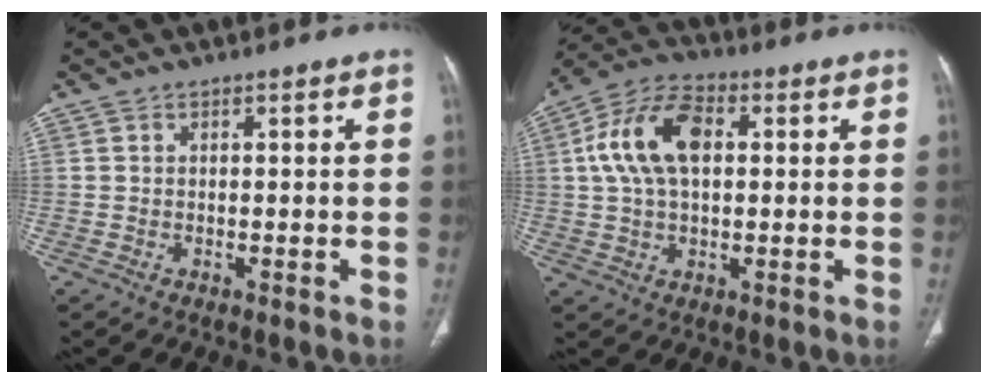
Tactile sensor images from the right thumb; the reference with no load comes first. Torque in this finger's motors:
{"motor_torque": [0.96, 2.63, 0.83, -0.53, 0.14]}